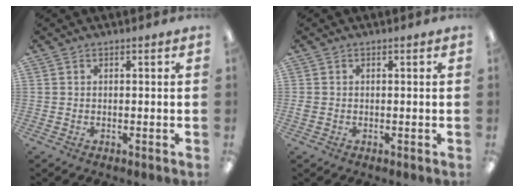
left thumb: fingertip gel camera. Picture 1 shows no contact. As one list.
[{"total": 0.9, "force": [-0.1, 0.7, 0.5], "torque": [-0.010, 0.003, -0.004]}]